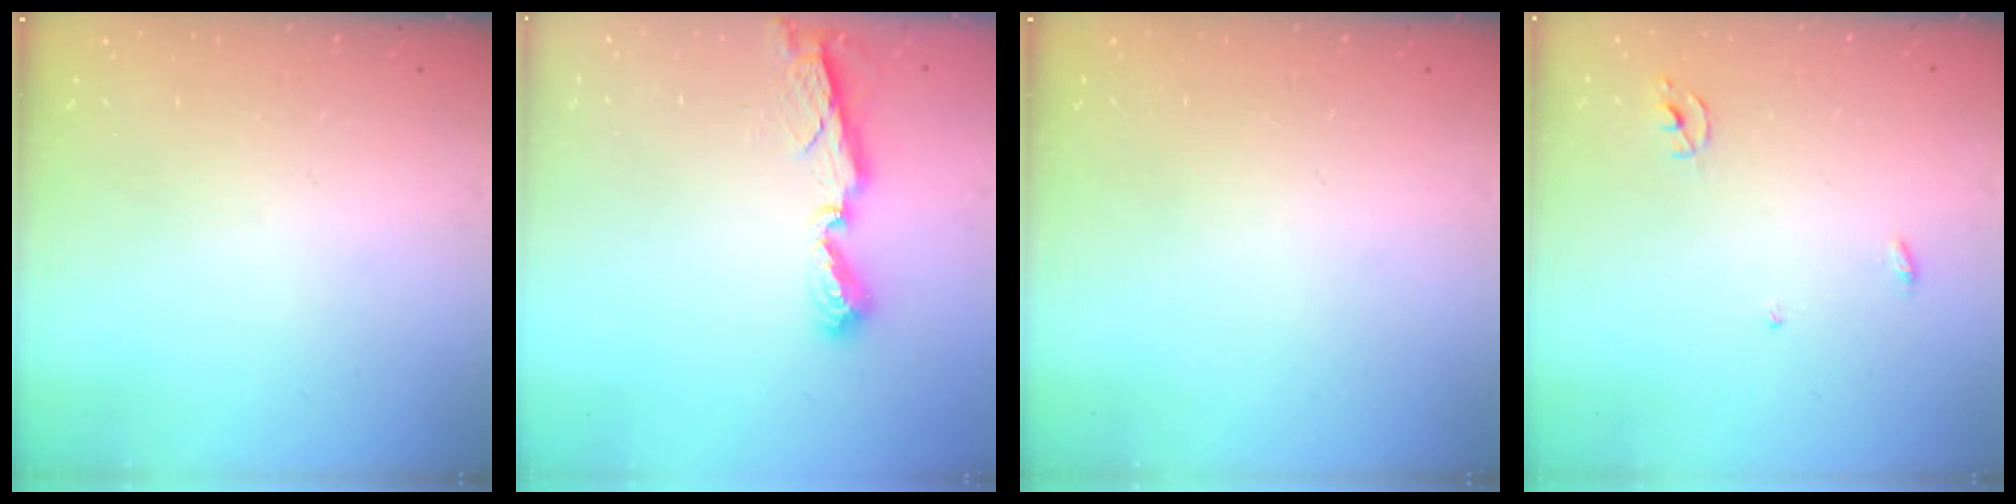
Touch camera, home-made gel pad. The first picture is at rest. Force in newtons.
{"total": 7.8, "press": 7.8, "slide": 0.5}
{"total": 0.0}
{"total": 2.3, "press": 2.3, "slide": 0.1}